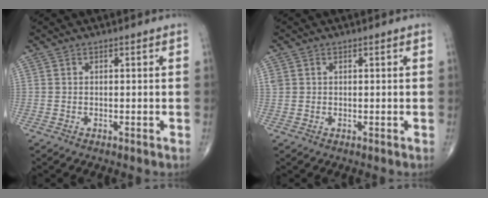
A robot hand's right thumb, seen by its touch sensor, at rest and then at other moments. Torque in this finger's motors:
{"motor_torque": [-0.19, -0.22, 0.13, 0.21, -0.06]}